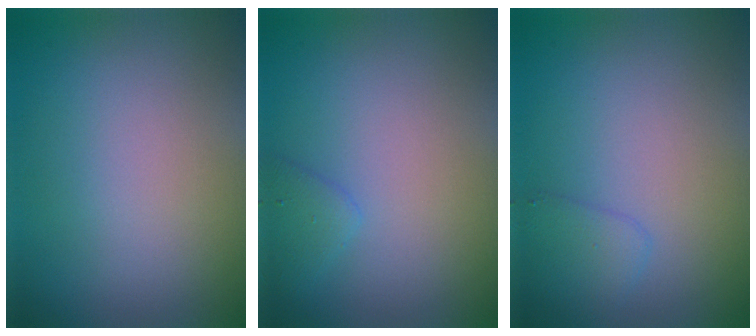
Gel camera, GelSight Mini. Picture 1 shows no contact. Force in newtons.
{"total": 1.4, "press": 1.4, "slide": 0.1}
{"total": 1.6, "press": 1.6, "slide": 0.1}